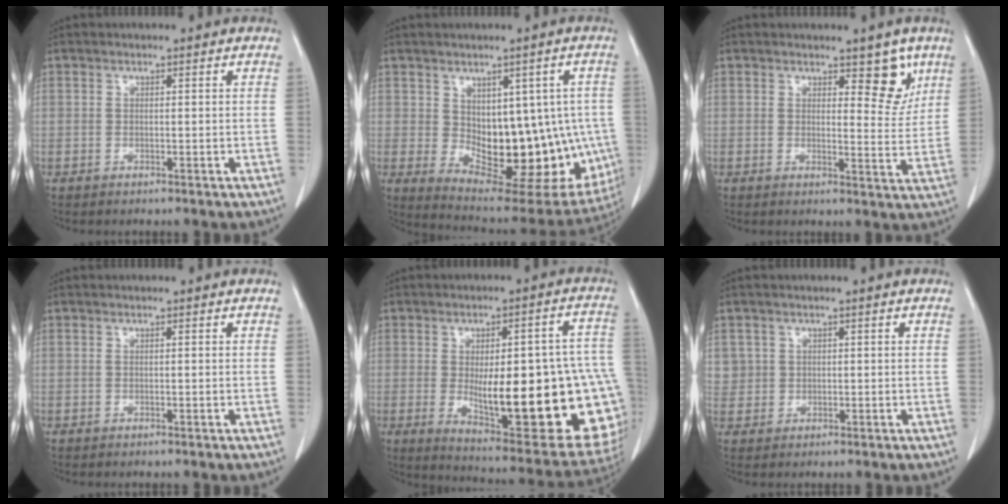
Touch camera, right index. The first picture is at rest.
{"total": 18.4, "force": [-1.8, 9.1, 15.9], "torque": [-0.174, 0.003, 0.005]}
{"total": 5.3, "force": [3.3, 2.2, 3.5], "torque": [-0.028, -0.013, 0.040]}
{"total": 0.0}
{"total": 27.1, "force": [-3.9, 7.3, 25.8], "torque": [-0.256, 0.006, -0.029]}
{"total": 2.7, "force": [0.9, 2.6, 0.0], "torque": [0.018, 0.003, 0.014]}